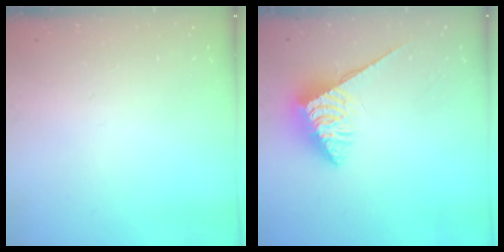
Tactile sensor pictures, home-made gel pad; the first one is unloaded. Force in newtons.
{"total": 6.0, "press": 6.0, "slide": 0.1}